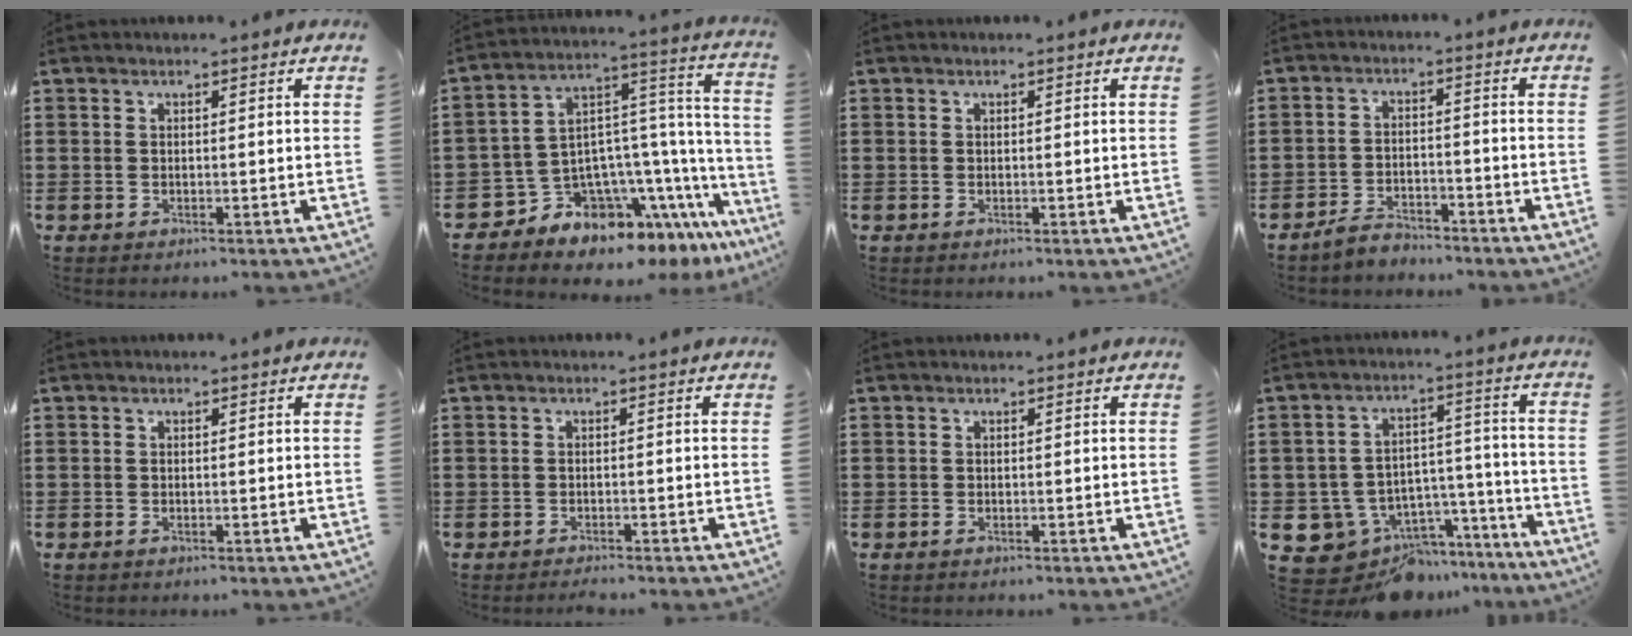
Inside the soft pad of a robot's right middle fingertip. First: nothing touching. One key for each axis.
{"total": 8.4, "fx": -6.9, "fy": 4.0, "fz": 2.3, "tx": -0.073, "ty": -0.025, "tz": -0.137}
{"total": 0.0}
{"total": 3.5, "fx": -3.4, "fy": 0.6, "fz": 0.2, "tx": -0.009, "ty": 0.007, "tz": -0.070}
{"total": 0.0}
{"total": 1.1, "fx": -1.1, "fy": 0.0, "fz": 0.1, "tx": -0.005, "ty": 0.000, "tz": -0.021}
{"total": 0.0}
{"total": 8.0, "fx": -5.9, "fy": 5.3, "fz": 1.2, "tx": -0.033, "ty": 0.017, "tz": -0.101}